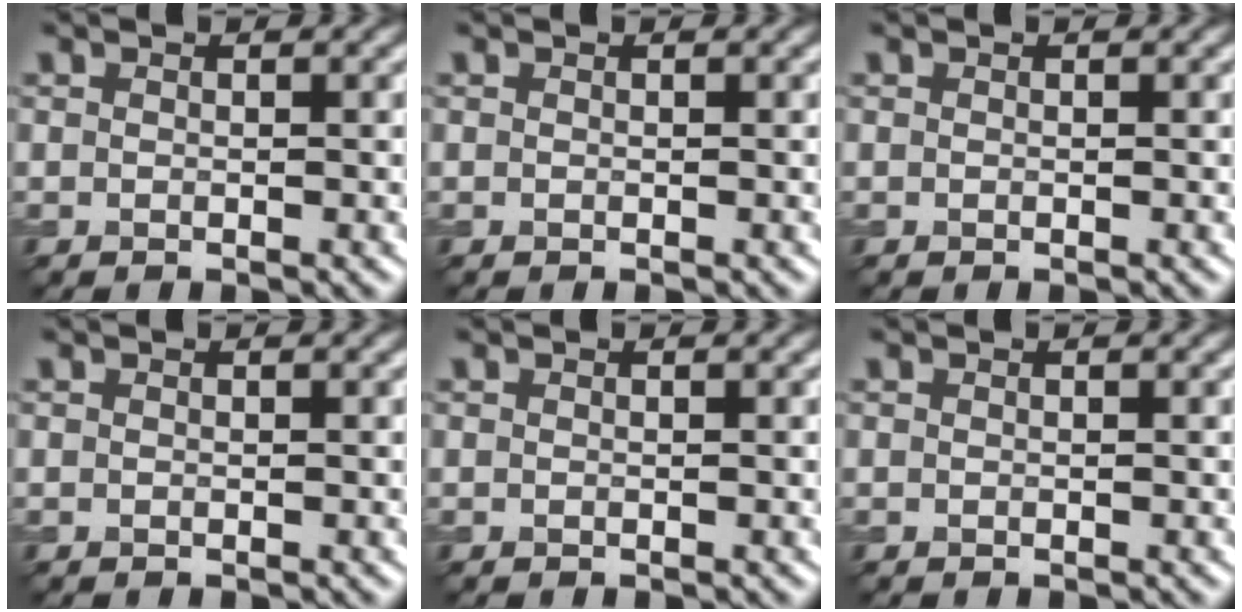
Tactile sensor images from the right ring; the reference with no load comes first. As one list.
[{"total": 0.0}, {"total": 0.0}, {"total": 0.0}, {"total": 0.0}, {"total": 0.0}]